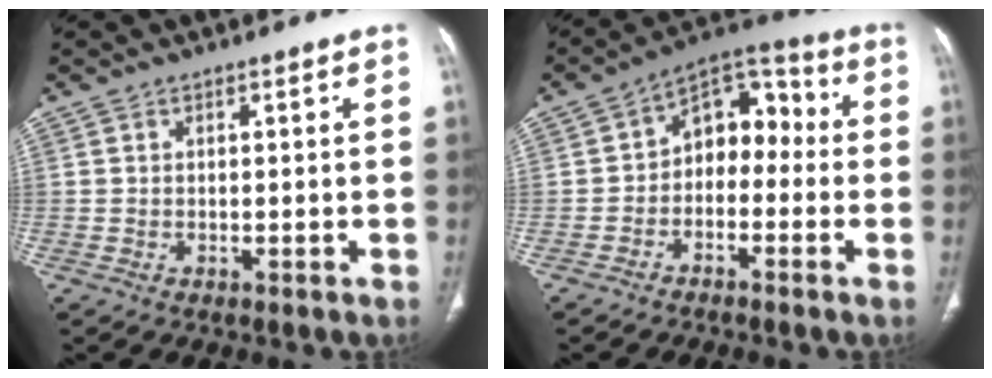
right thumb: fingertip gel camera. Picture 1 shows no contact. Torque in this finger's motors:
{"motor_torque": [-0.02, 0.13, -0.03, 0.12, 0.05]}